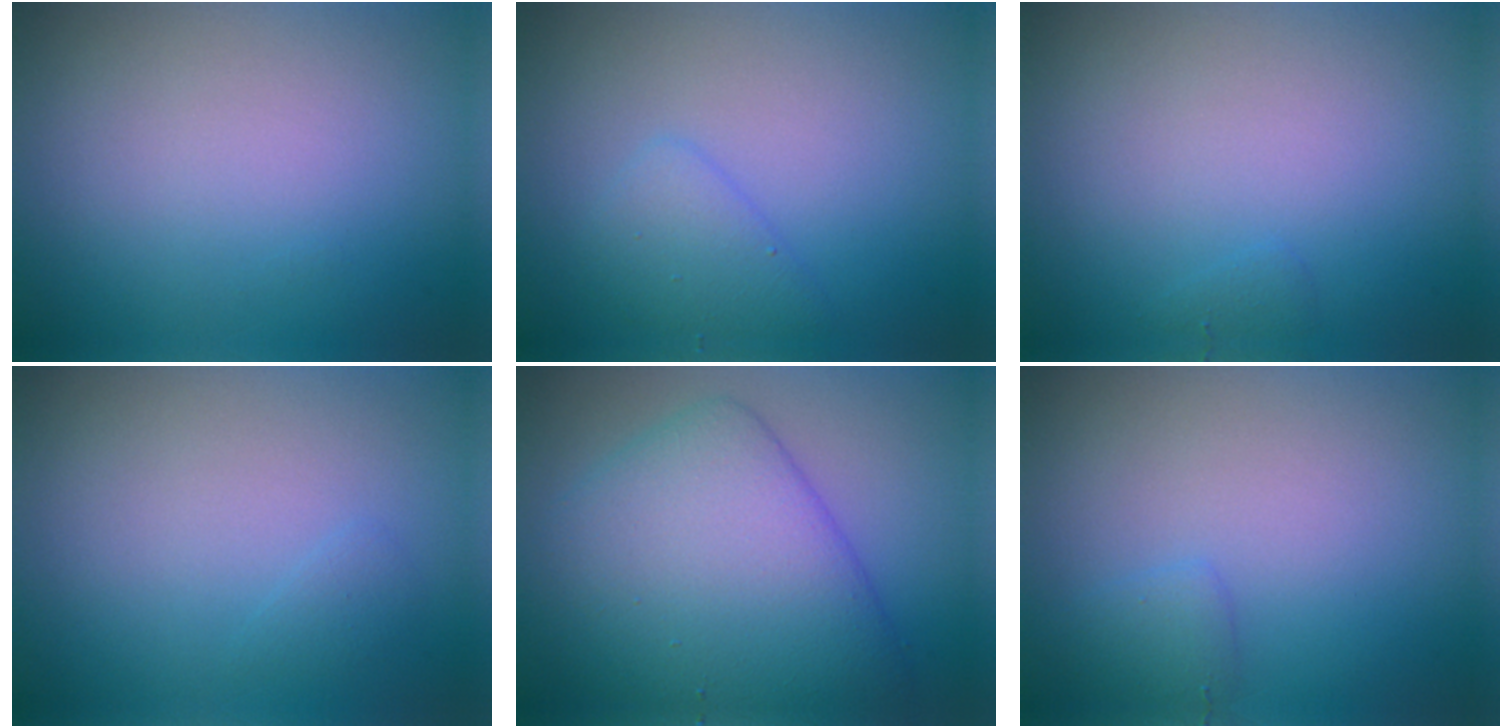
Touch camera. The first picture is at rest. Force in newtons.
{"total": 2.1, "press": 2.1, "slide": 0.2}
{"total": 0.6, "press": 0.5, "slide": 0.0}
{"total": 0.7, "press": 0.7, "slide": 0.0}
{"total": 8.9, "press": 8.9, "slide": 0.2}
{"total": 1.2, "press": 1.2, "slide": 0.1}